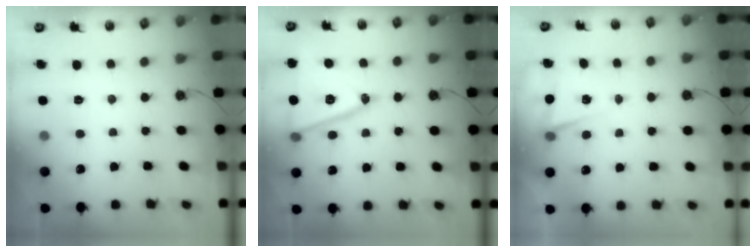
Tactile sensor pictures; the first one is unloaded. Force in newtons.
{"total": 16.2, "press": 15.8, "slide": 3.6}
{"total": 2.5, "press": 1.8, "slide": 1.8}